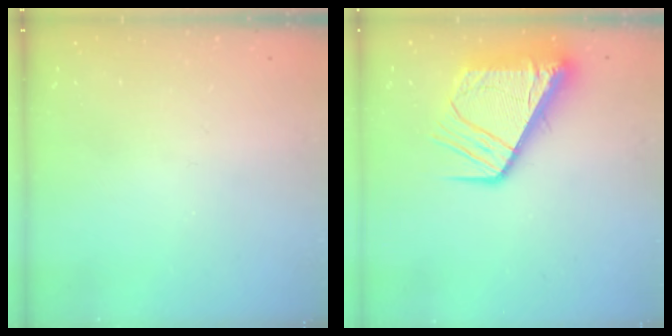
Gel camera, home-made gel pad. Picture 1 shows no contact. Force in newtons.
{"total": 15.4, "press": 15.3, "slide": 1.7}